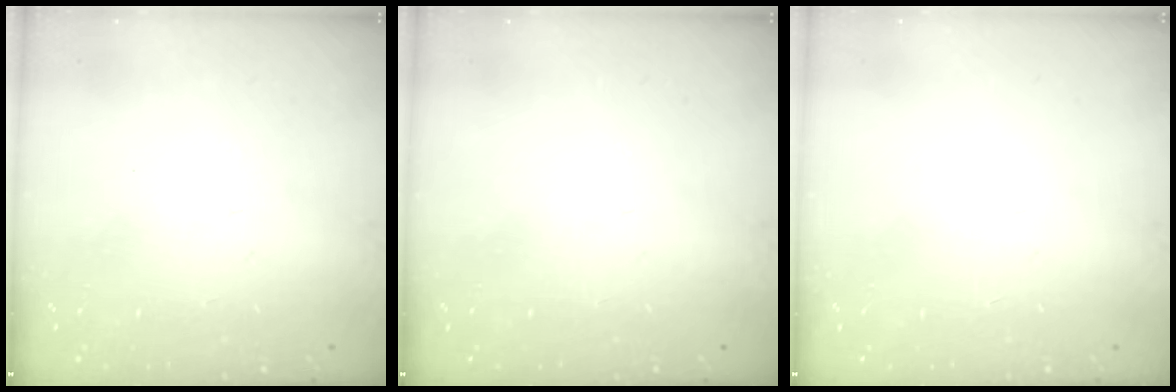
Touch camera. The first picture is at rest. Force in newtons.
{"total": 0.0}
{"total": 0.0}